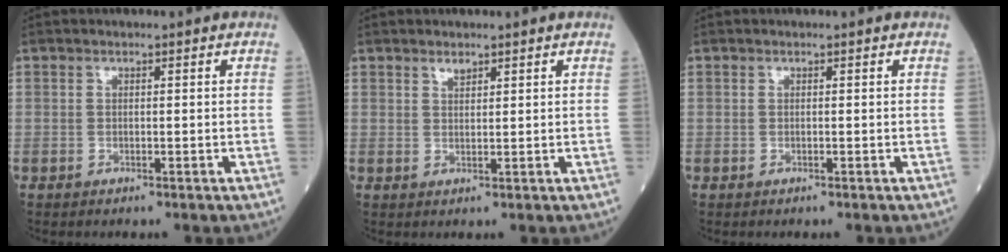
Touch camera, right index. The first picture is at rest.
{"total": 1.3, "force": [1.1, 0.5, 0.6], "torque": [-0.010, -0.004, 0.020]}
{"total": 0.0}